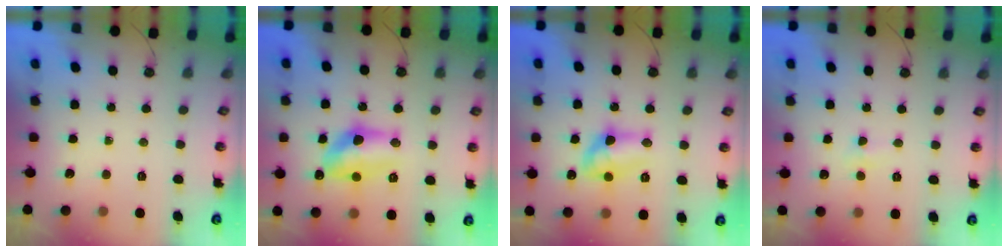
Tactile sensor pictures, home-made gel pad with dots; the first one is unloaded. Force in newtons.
{"total": 12.3, "press": 12.2, "slide": 1.1}
{"total": 11.8, "press": 11.7, "slide": 1.0}
{"total": 4.0, "press": 2.2, "slide": 3.4}